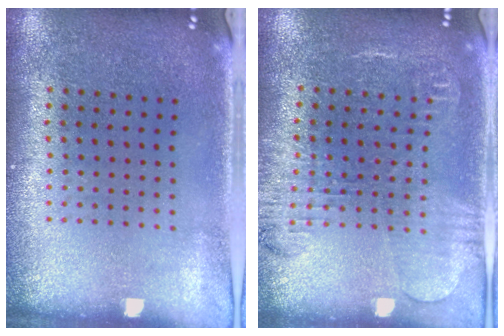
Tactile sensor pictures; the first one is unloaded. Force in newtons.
{"total": 1.8, "press": 1.7, "slide": 0.5}